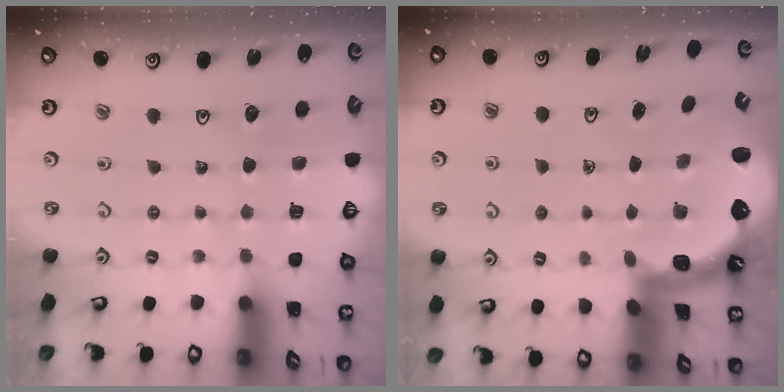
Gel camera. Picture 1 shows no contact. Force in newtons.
{"total": 1.5, "press": 1.4, "slide": 0.6}